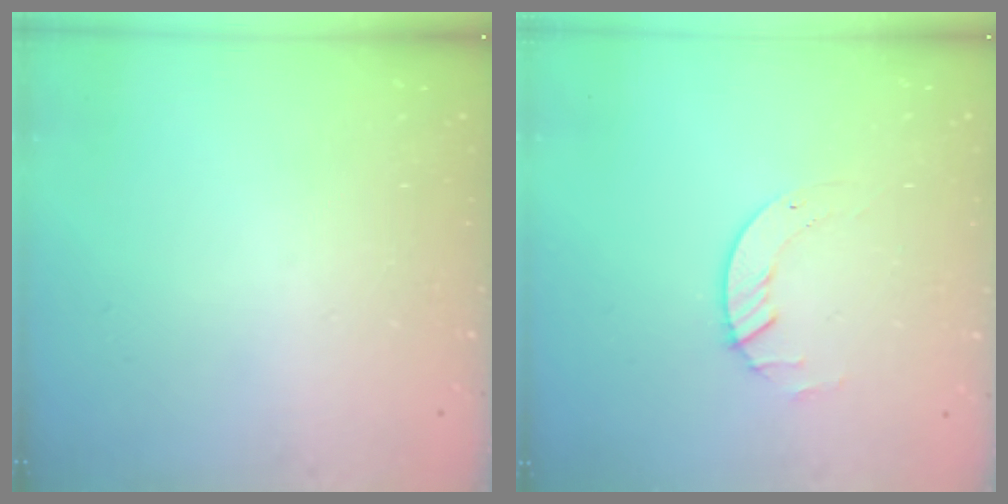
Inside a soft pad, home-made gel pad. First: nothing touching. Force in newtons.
{"total": 2.6, "press": 2.6, "slide": 0.3}